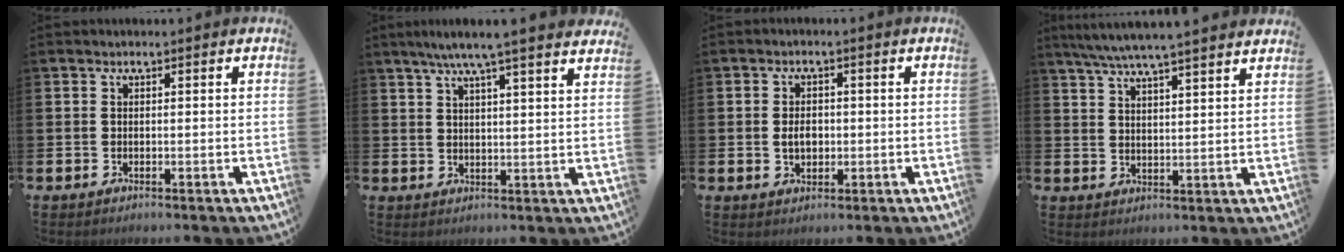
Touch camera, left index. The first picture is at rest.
{"total": 6.2, "force": [5.6, -0.4, 2.6], "torque": [-0.066, -0.019, 0.098]}
{"total": 2.8, "force": [-0.1, 2.0, 1.9], "torque": [-0.017, 0.000, -0.008]}
{"total": 6.3, "force": [6.0, -0.3, 2.0], "torque": [-0.065, -0.026, 0.108]}